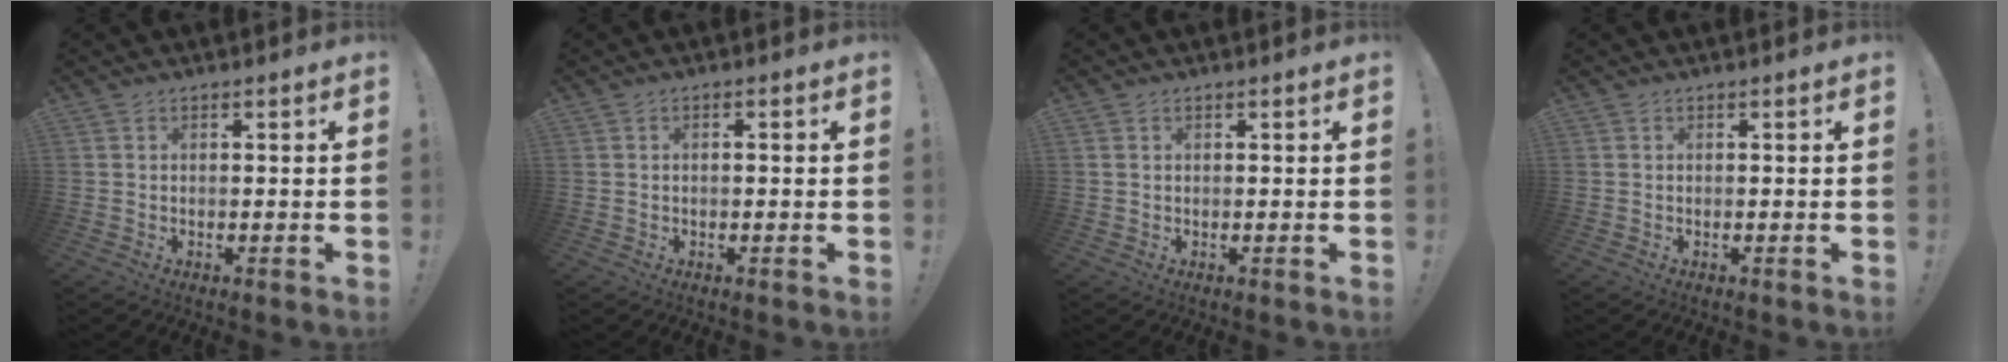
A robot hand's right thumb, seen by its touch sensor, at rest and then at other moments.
{"total": 0.7, "force": [-0.4, 0.0, 0.5], "torque": [-0.012, 0.002, -0.007]}
{"total": 0.7, "force": [0.4, 0.4, 0.4], "torque": [-0.018, 0.005, 0.009]}
{"total": 0.0}